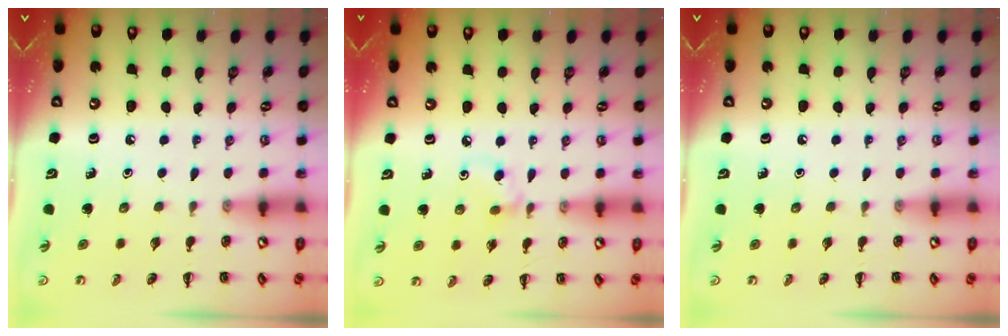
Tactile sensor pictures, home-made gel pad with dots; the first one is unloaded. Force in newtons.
{"total": 5.9, "press": 5.5, "slide": 2.1}
{"total": 0.0}